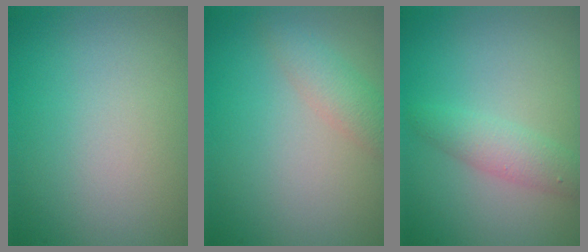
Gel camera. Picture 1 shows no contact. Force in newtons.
{"total": 2.3, "press": 2.3, "slide": 0.0}
{"total": 2.4, "press": 2.4, "slide": 0.1}